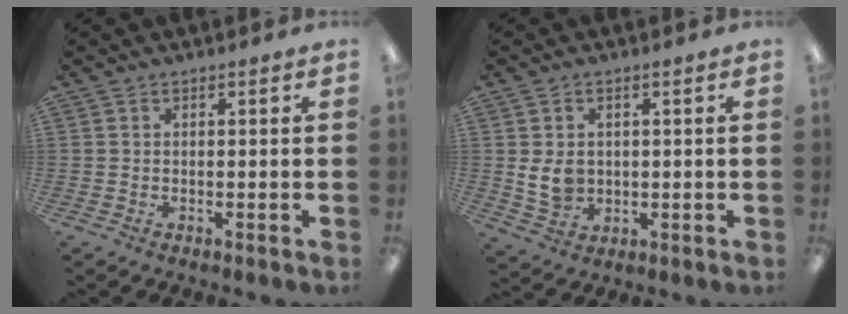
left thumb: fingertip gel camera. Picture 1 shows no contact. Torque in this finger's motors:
{"motor_torque": [-0.12, 0.49, 0.41, -0.09, 0.03]}